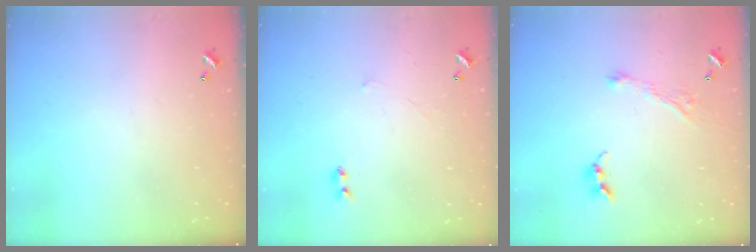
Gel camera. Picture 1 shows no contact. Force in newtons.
{"total": 2.3, "press": 2.3, "slide": 0.3}
{"total": 3.7, "press": 3.7, "slide": 0.2}